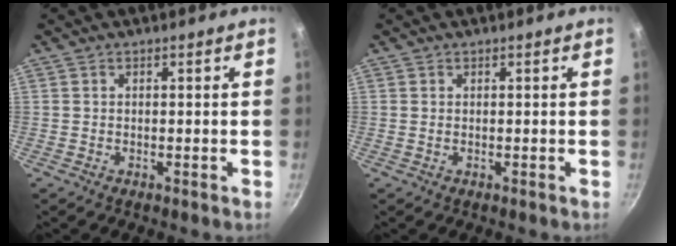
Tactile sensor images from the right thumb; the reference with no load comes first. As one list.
[{"total": 0.0}]